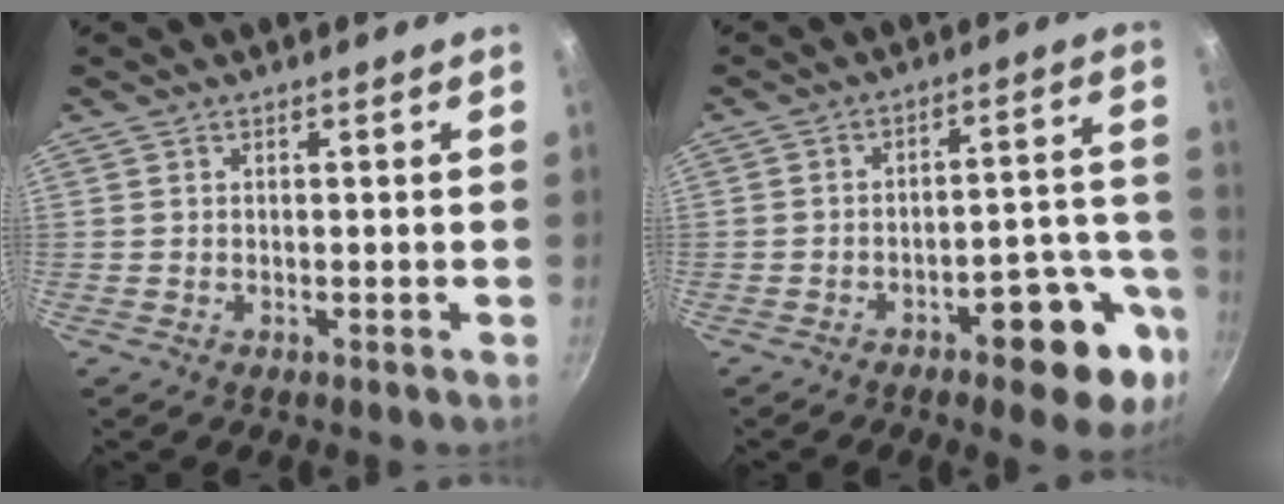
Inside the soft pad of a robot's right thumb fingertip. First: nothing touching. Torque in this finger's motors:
{"motor_torque": [1.76, 0.93, 1.20, -0.93, 0.07]}